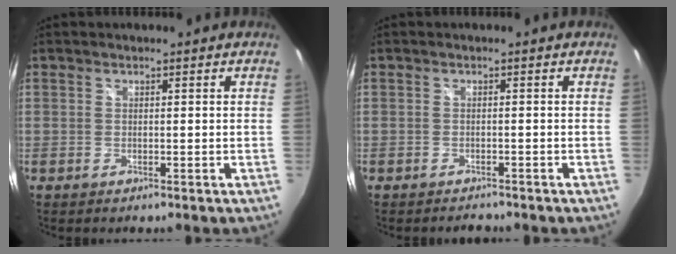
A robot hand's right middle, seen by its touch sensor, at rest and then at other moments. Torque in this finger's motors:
{"motor_torque": [-0.28, -0.09, 0.00, -0.01]}